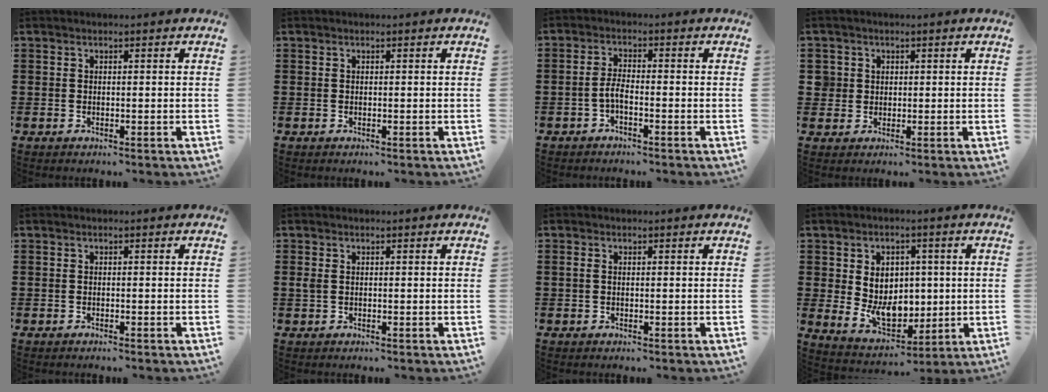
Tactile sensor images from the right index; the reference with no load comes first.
{"total": 0.0}
{"total": 2.4, "force": [-1.2, 0.0, 2.1], "torque": [-0.049, -0.003, -0.026]}
{"total": 2.6, "force": [0.7, 2.5, 0.3], "torque": [-0.018, 0.013, 0.011]}
{"total": 0.7, "force": [-0.3, -0.6, 0.0], "torque": [0.004, -0.003, -0.005]}
{"total": 1.2, "force": [0.2, 0.8, 0.9], "torque": [-0.028, 0.002, 0.000]}
{"total": 0.6, "force": [0.0, -0.2, 0.5], "torque": [-0.014, -0.001, -0.002]}
{"total": 7.6, "force": [0.3, 5.8, 4.8], "torque": [-0.094, 0.002, 0.004]}